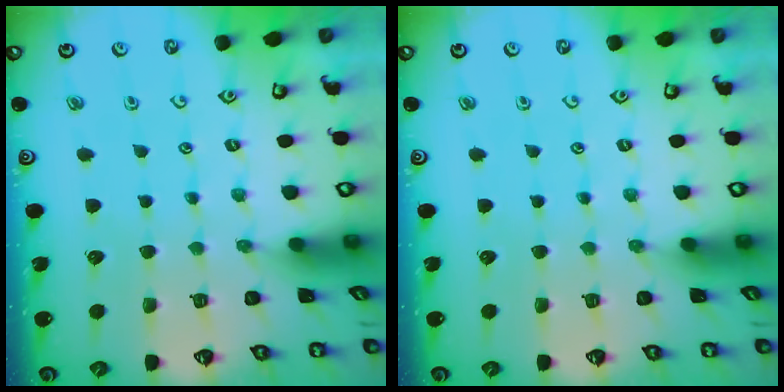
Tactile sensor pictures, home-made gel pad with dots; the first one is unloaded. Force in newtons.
{"total": 0.0}